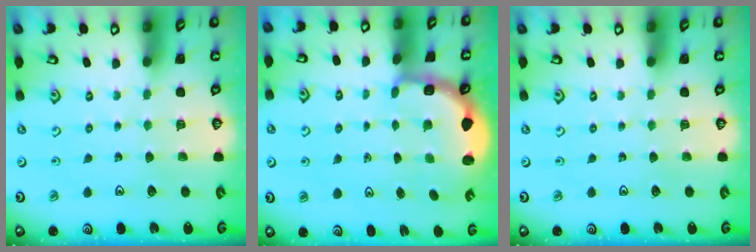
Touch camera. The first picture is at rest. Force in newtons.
{"total": 3.8, "press": 3.2, "slide": 2.1}
{"total": 0.0}